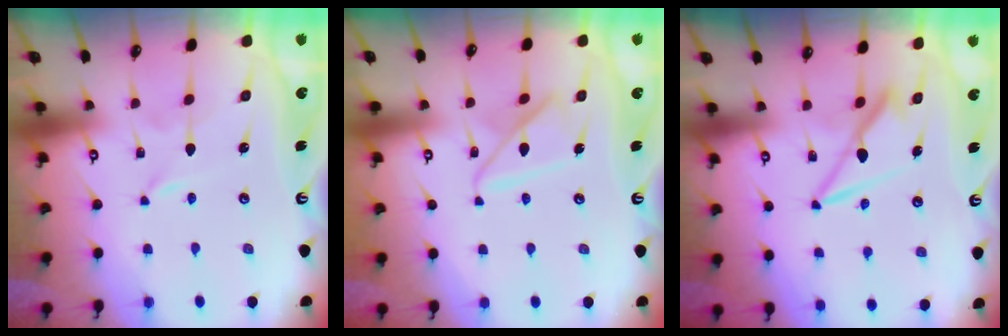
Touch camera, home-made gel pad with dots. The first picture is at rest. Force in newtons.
{"total": 11.4, "press": 11.4, "slide": 1.1}
{"total": 7.7, "press": 7.7, "slide": 0.9}